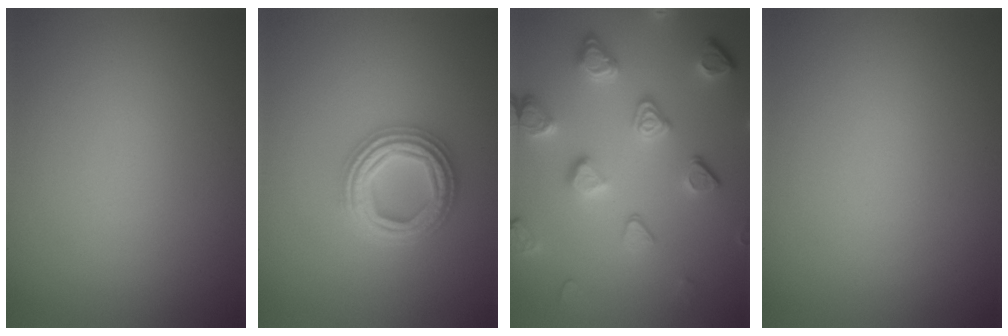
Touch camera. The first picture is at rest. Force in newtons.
{"total": 4.7, "press": 4.6, "slide": 0.7}
{"total": 5.0, "press": 4.2, "slide": 2.8}
{"total": 0.0}